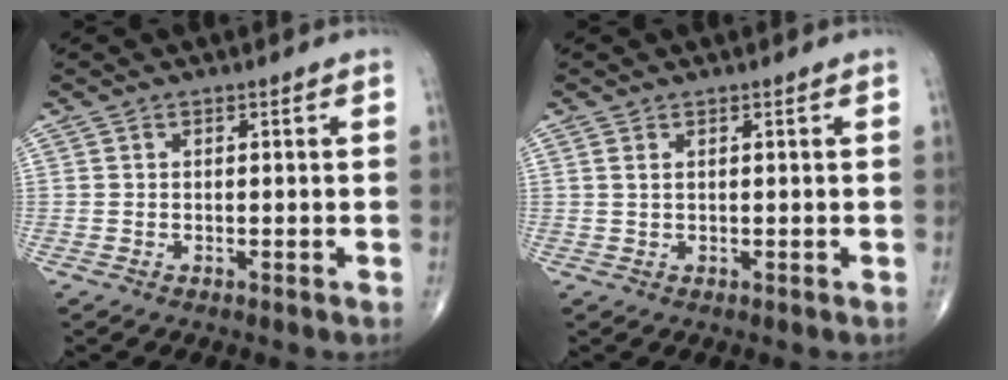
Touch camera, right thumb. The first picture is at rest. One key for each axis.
{"total": 0.8, "fx": 0.4, "fy": 0.3, "fz": 0.6, "tx": -0.011, "ty": 0.006, "tz": 0.009}